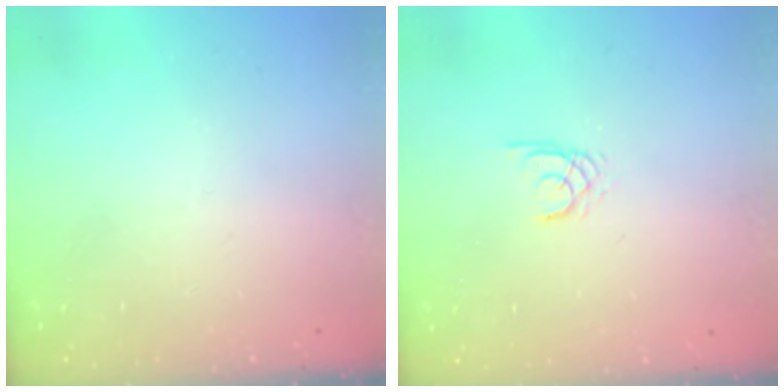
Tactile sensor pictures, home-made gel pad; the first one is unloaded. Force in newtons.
{"total": 1.9, "press": 1.9, "slide": 0.3}